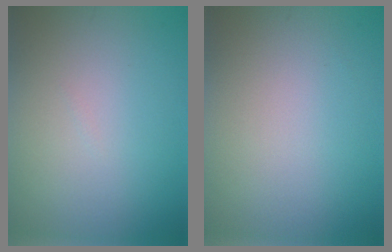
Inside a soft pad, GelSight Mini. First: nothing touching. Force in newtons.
{"total": 0.0}